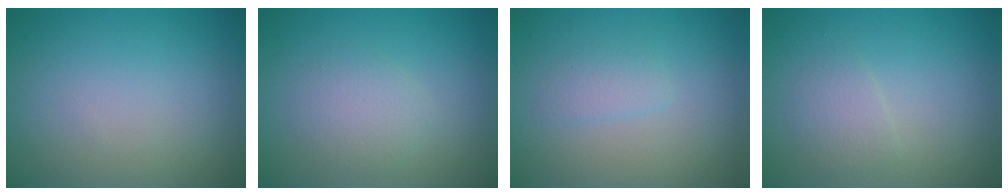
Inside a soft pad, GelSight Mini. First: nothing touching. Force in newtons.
{"total": 2.3, "press": 2.3, "slide": 0.1}
{"total": 1.2, "press": 1.2, "slide": 0.0}
{"total": 1.6, "press": 1.6, "slide": 0.1}